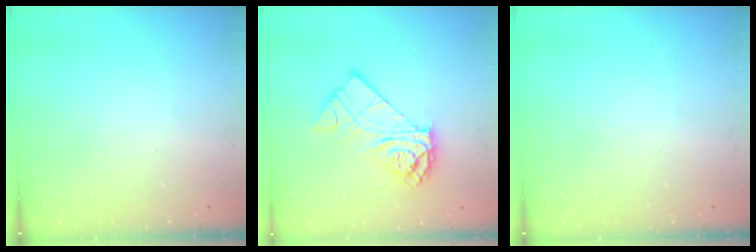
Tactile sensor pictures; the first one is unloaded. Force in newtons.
{"total": 12.4, "press": 12.4, "slide": 0.8}
{"total": 0.0}